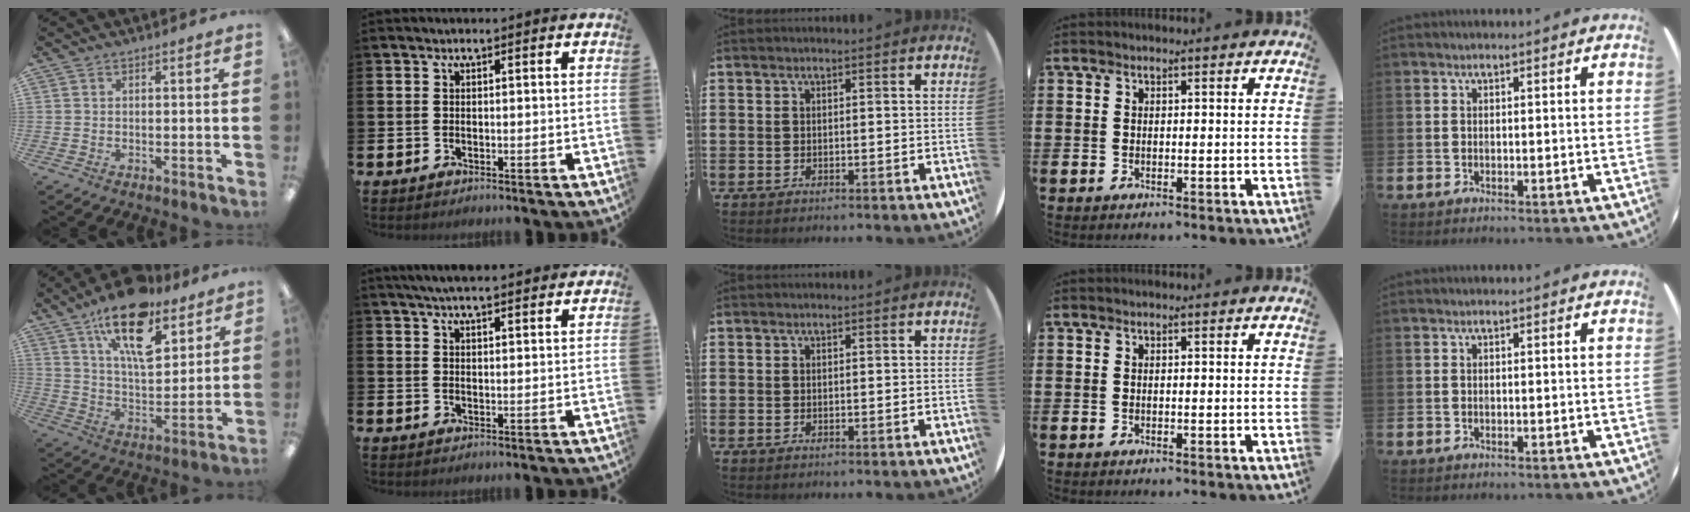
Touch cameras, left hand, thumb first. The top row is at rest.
{"thumb": {"total": 18.7, "force": [12.0, 8.1, 11.9], "torque": [-0.188, -0.060, 0.203]}, "index": {"total": 4.4, "force": [4.2, 0.3, 1.3], "torque": [-0.033, -0.013, 0.076]}}